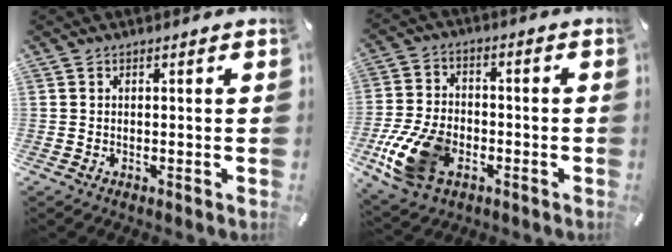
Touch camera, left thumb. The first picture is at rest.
{"total": 14.5, "force": [-5.4, 9.6, 9.3], "torque": [-0.183, 0.024, -0.094]}